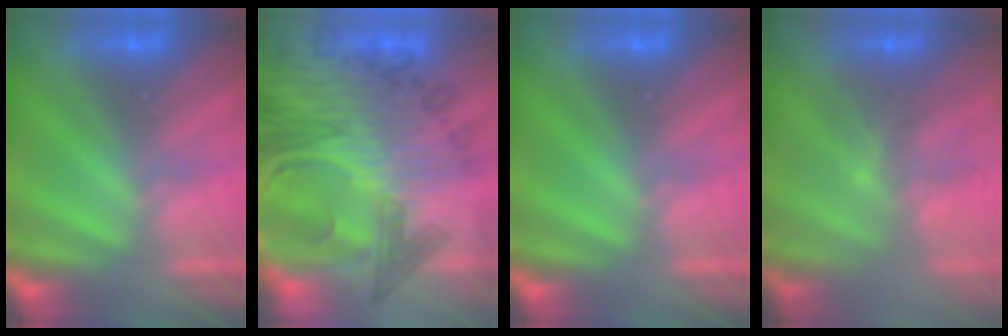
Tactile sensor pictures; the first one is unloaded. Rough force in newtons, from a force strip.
{"total": 9.5}
{"total": 0.0}
{"total": 2.9}